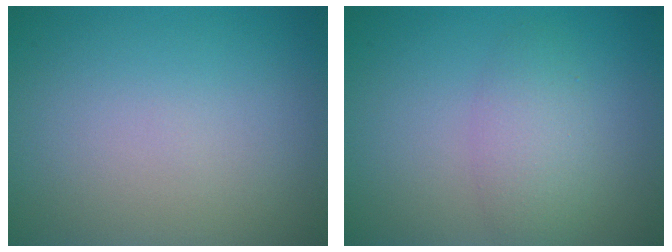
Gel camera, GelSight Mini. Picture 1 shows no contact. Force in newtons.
{"total": 3.0, "press": 3.0, "slide": 0.1}